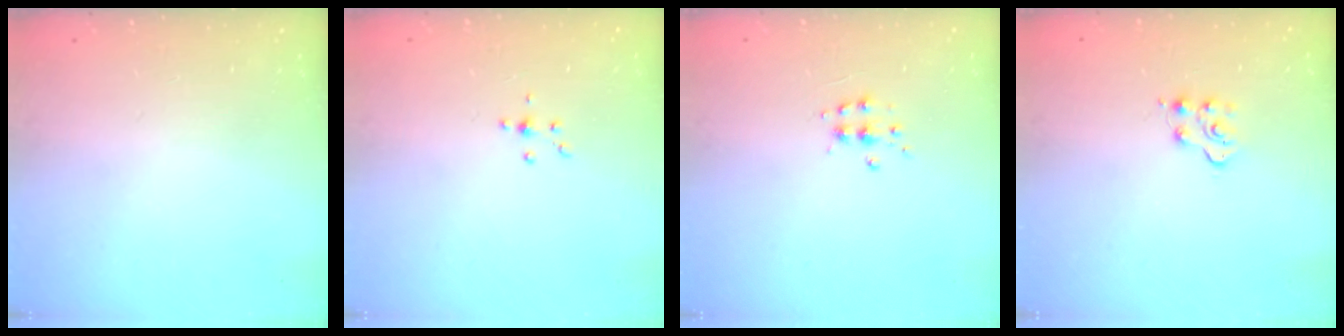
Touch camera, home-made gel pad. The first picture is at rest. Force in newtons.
{"total": 3.7, "press": 3.7, "slide": 0.7}
{"total": 4.9, "press": 4.9, "slide": 0.6}
{"total": 4.5, "press": 4.5, "slide": 0.6}